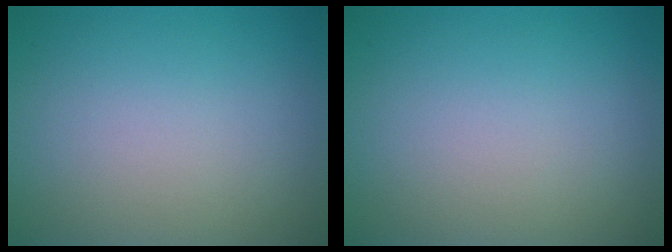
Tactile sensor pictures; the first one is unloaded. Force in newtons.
{"total": 0.0}